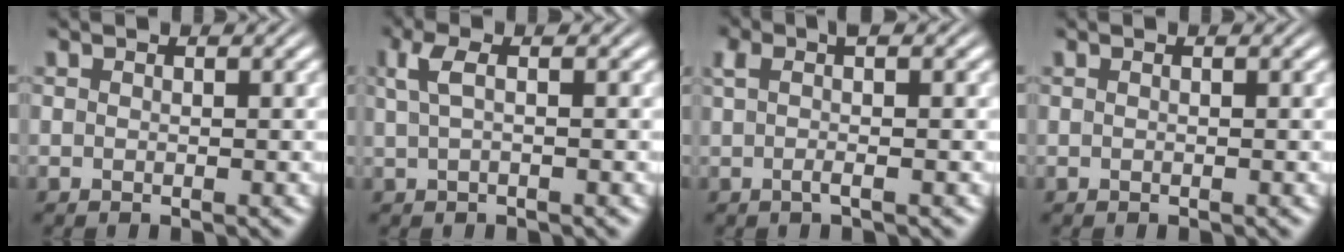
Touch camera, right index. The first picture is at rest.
{"total": 2.1, "force": [0.5, 0.4, 2.0], "torque": [-0.041, 0.002, 0.015]}
{"total": 2.5, "force": [0.3, 0.3, 2.5], "torque": [-0.051, 0.003, 0.007]}
{"total": 0.0}